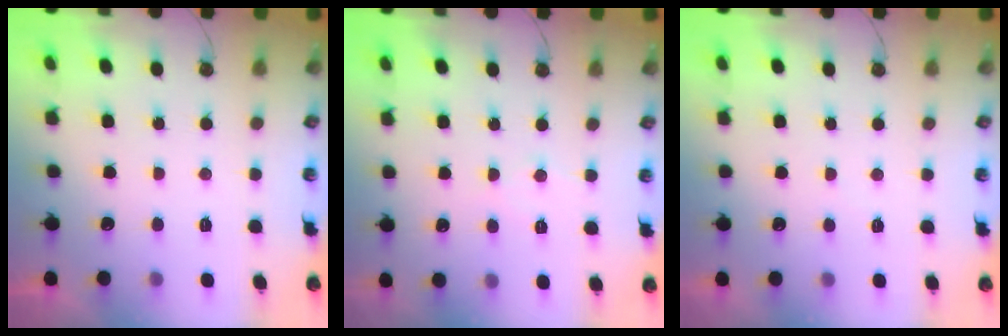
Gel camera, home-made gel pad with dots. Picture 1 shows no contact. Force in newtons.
{"total": 4.8, "press": 4.7, "slide": 0.9}
{"total": 2.9, "press": 2.9, "slide": 0.4}